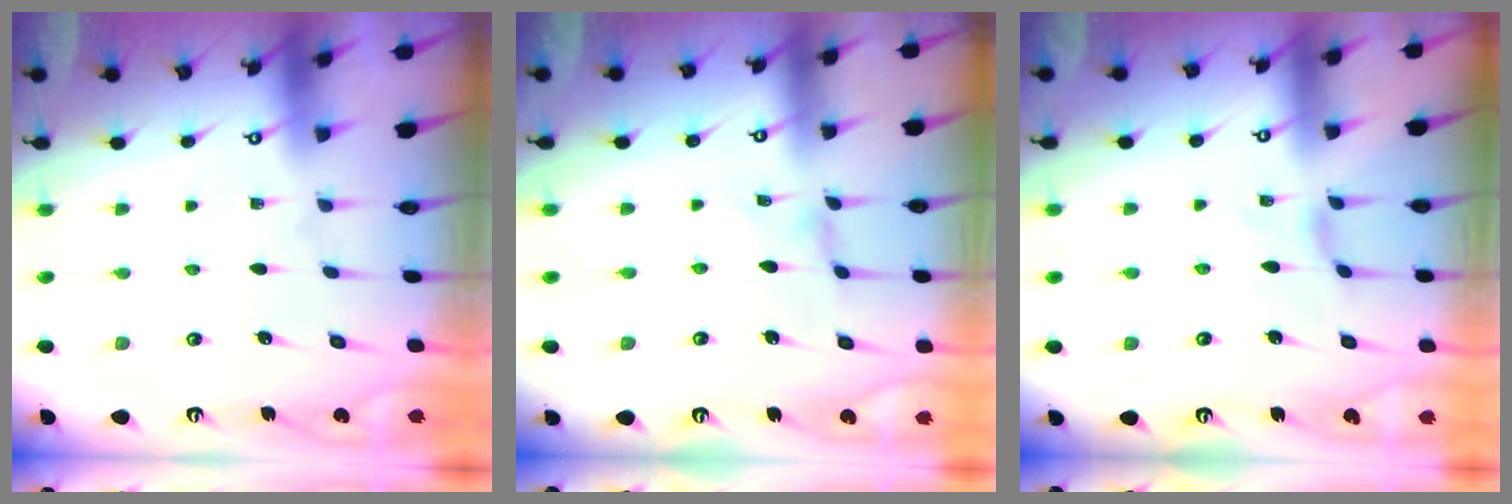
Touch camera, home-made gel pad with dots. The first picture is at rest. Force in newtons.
{"total": 0.6, "press": 0.5, "slide": 0.3}
{"total": 1.5, "press": 1.4, "slide": 0.4}